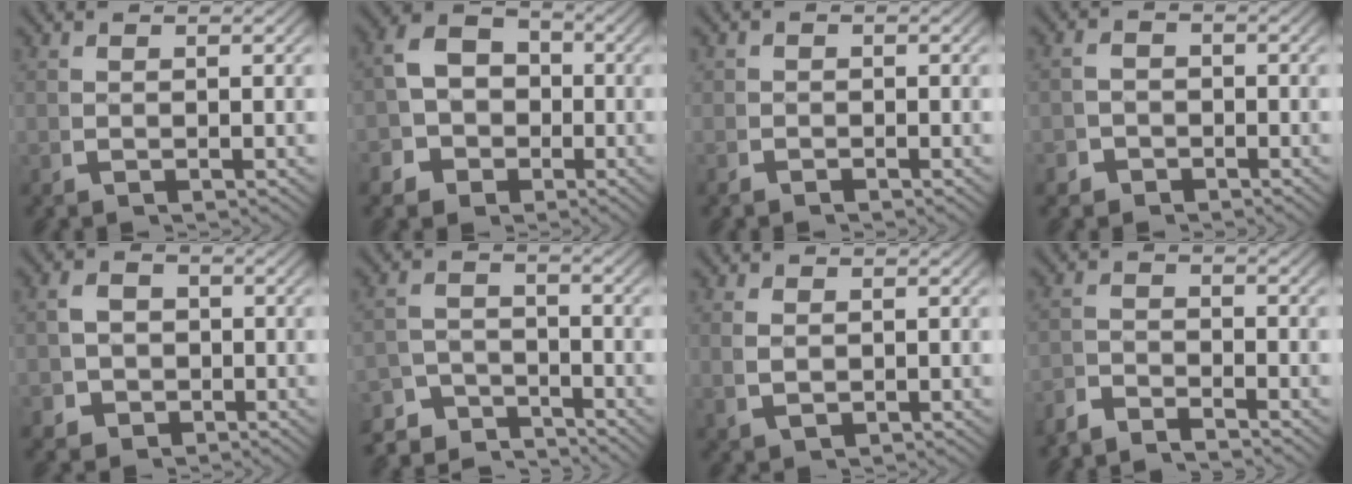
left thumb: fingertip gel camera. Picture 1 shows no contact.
{"total": 9.0, "force": [-1.7, 8.0, 3.9], "torque": [-0.069, -0.014, -0.037]}
{"total": 0.9, "force": [-0.7, 0.6, -0.1], "torque": [0.007, -0.006, -0.017]}
{"total": 2.5, "force": [-1.9, 1.6, 0.2], "torque": [-0.001, -0.013, -0.033]}
{"total": 4.9, "force": [-1.4, 4.2, 2.0], "torque": [-0.039, -0.017, -0.020]}
{"total": 5.0, "force": [-4.3, 2.3, 1.1], "torque": [0.001, -0.020, -0.080]}
{"total": 1.6, "force": [0.4, 1.0, 1.2], "torque": [-0.028, -0.008, 0.021]}
{"total": 2.6, "force": [-2.5, 0.5, 0.3], "torque": [-0.001, -0.006, -0.055]}